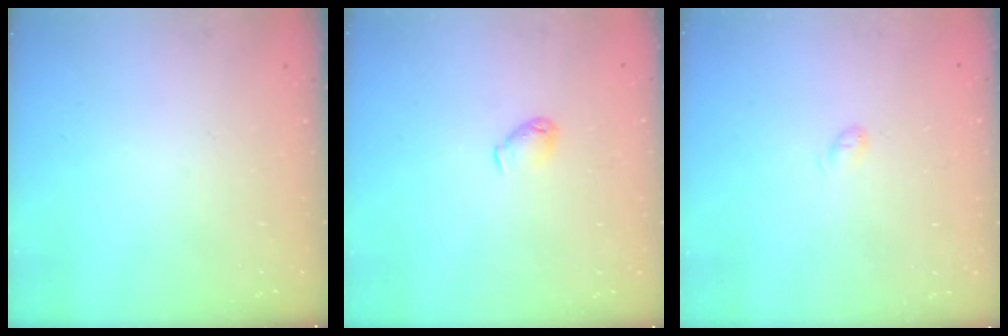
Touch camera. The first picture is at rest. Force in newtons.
{"total": 3.9, "press": 3.8, "slide": 0.7}
{"total": 3.9, "press": 3.8, "slide": 0.7}